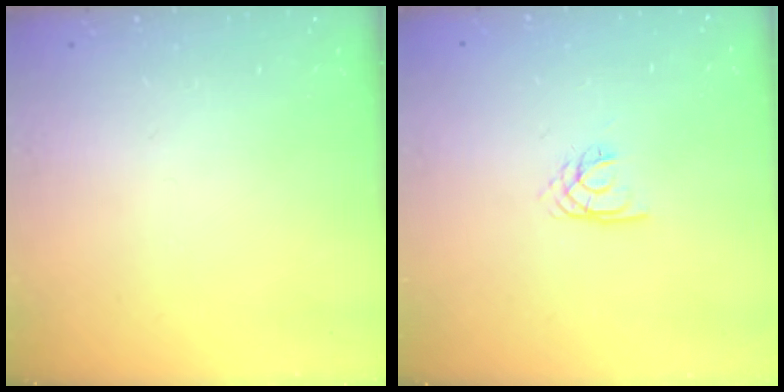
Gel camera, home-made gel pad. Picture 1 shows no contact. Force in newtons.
{"total": 2.1, "press": 2.1, "slide": 0.4}